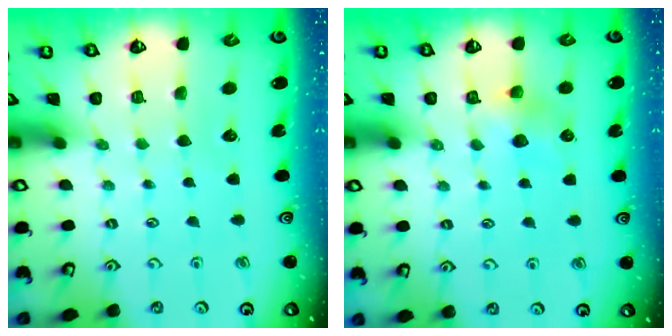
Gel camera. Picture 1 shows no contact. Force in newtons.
{"total": 4.3, "press": 4.3, "slide": 0.3}